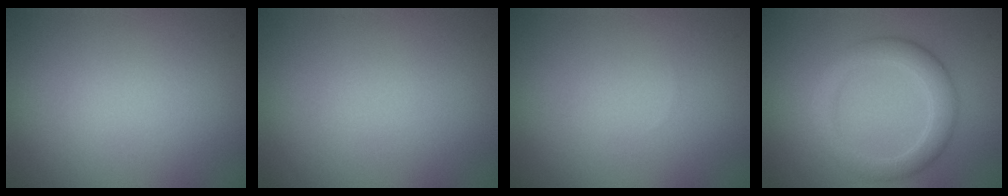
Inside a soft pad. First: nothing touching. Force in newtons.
{"total": 0.0}
{"total": 0.0}
{"total": 3.7, "press": 3.7, "slide": 0.1}